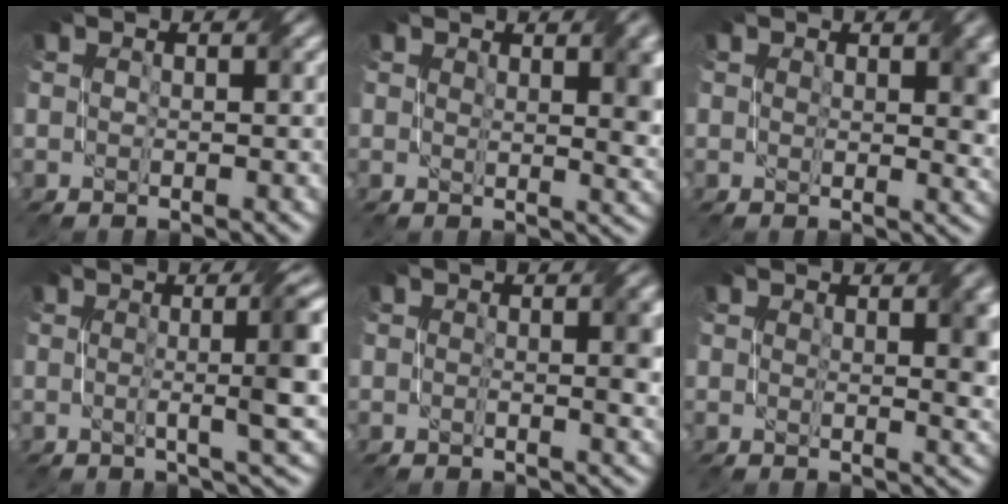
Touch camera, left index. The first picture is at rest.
{"total": 3.8, "force": [1.7, 1.1, 3.2], "torque": [-0.039, -0.003, 0.028]}
{"total": 3.4, "force": [0.8, 1.7, 2.9], "torque": [-0.032, -0.002, 0.014]}
{"total": 8.1, "force": [0.4, 2.0, 7.8], "torque": [-0.083, 0.013, 0.004]}
{"total": 2.6, "force": [0.1, 0.6, 2.6], "torque": [-0.035, 0.001, 0.000]}
{"total": 3.4, "force": [1.0, 1.1, 3.1], "torque": [-0.037, -0.001, 0.017]}